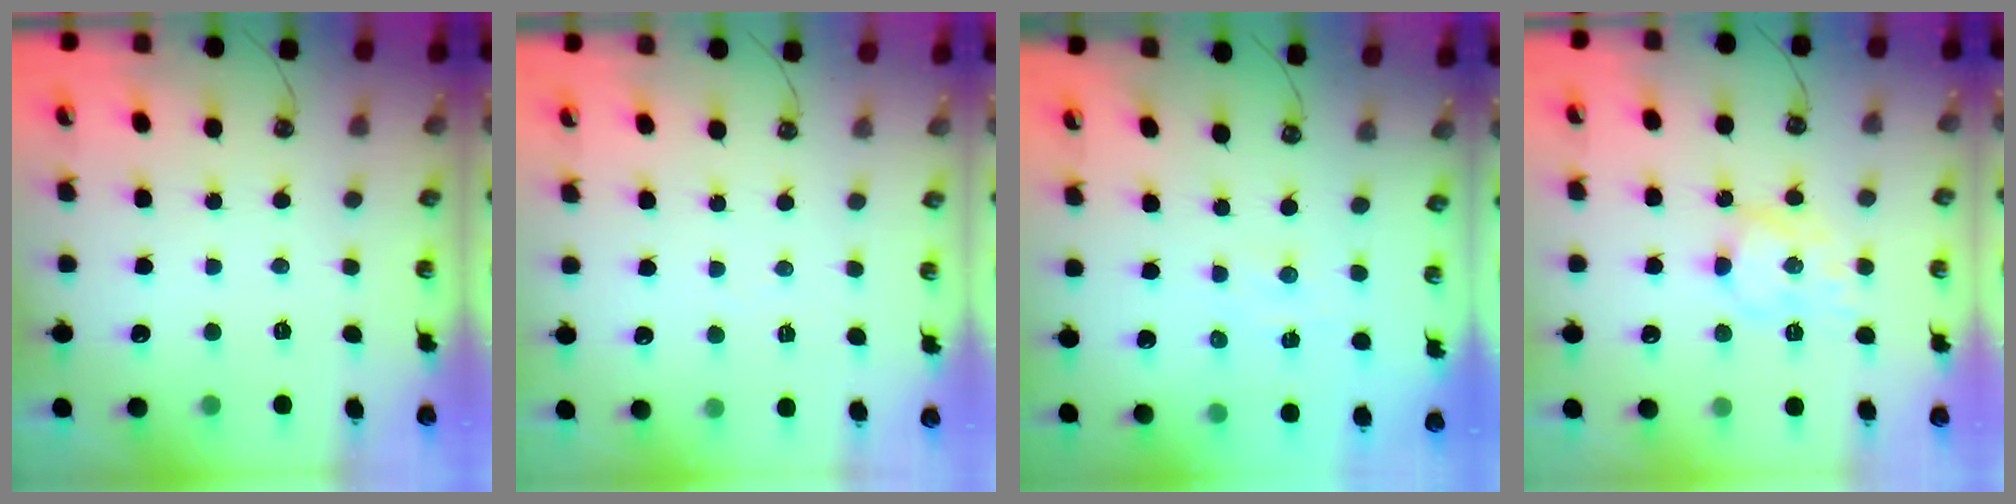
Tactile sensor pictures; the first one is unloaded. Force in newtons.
{"total": 2.6, "press": 2.6, "slide": 0.4}
{"total": 2.4, "press": 2.4, "slide": 0.5}
{"total": 8.8, "press": 8.8, "slide": 0.6}